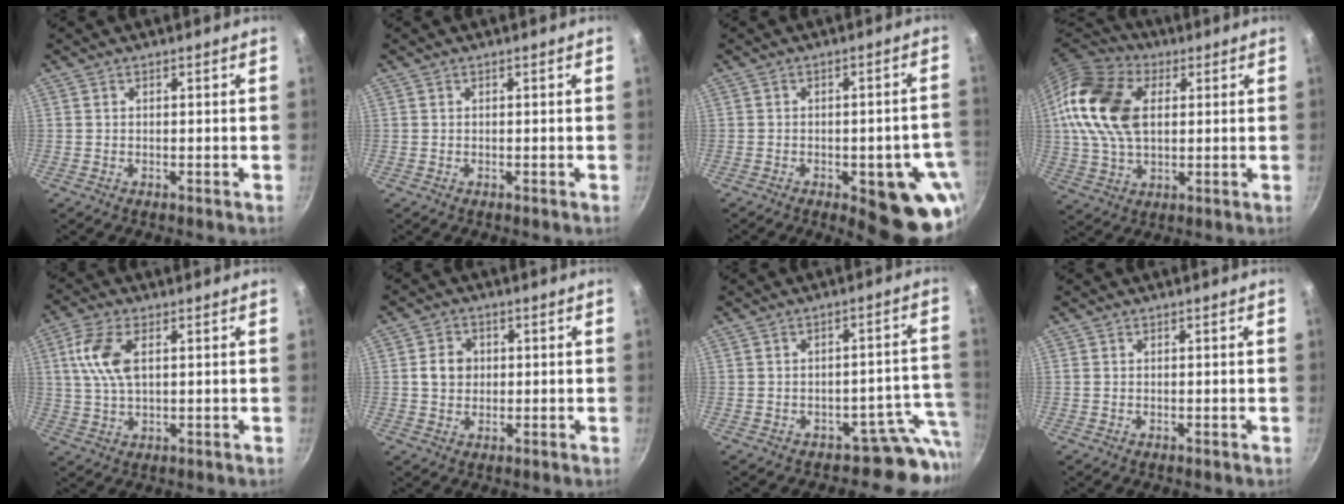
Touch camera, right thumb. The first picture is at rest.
{"total": 0.0}
{"total": 14.9, "force": [-5.5, 5.8, 12.6], "torque": [-0.097, 0.013, -0.066]}
{"total": 18.3, "force": [3.6, 11.9, 13.4], "torque": [-0.245, 0.008, 0.056]}
{"total": 8.7, "force": [2.2, 4.3, 7.2], "torque": [-0.145, 0.007, 0.042]}
{"total": 4.8, "force": [0.5, 4.1, 2.4], "torque": [-0.022, 0.005, 0.004]}
{"total": 7.8, "force": [-4.6, 5.7, 2.8], "torque": [0.053, 0.057, -0.057]}
{"total": 0.0}